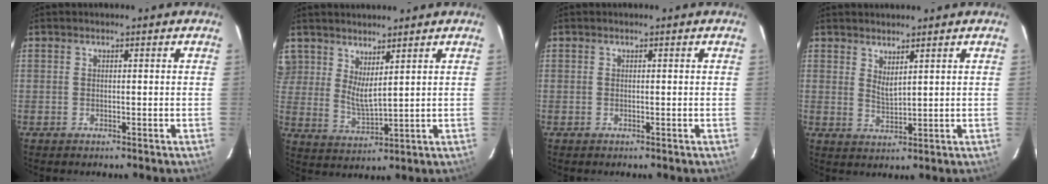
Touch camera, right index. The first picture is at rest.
{"total": 6.3, "force": [4.6, 2.5, 3.5], "torque": [-0.066, -0.006, 0.090]}
{"total": 0.0}
{"total": 2.9, "force": [2.2, 0.6, 1.7], "torque": [-0.031, -0.004, 0.039]}